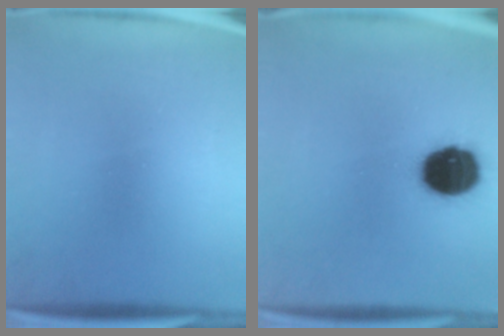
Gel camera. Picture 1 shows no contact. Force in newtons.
{"total": 15.1}